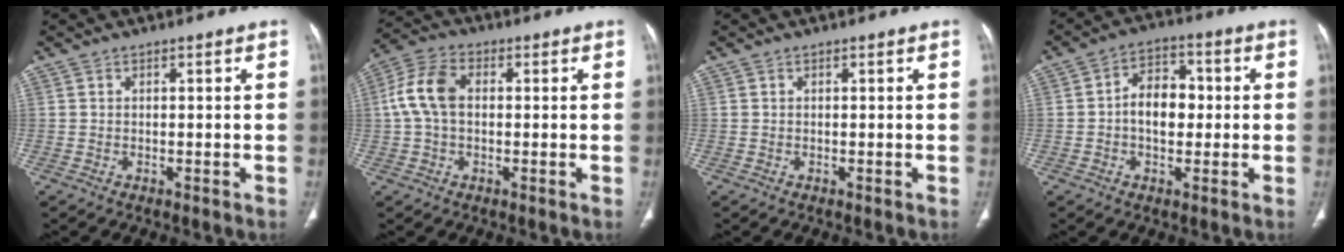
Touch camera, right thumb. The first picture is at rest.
{"total": 8.5, "force": [0.7, 5.5, 6.5], "torque": [-0.138, 0.025, 0.008]}
{"total": 0.0}
{"total": 7.9, "force": [-0.3, 5.4, 5.8], "torque": [-0.069, 0.022, -0.014]}